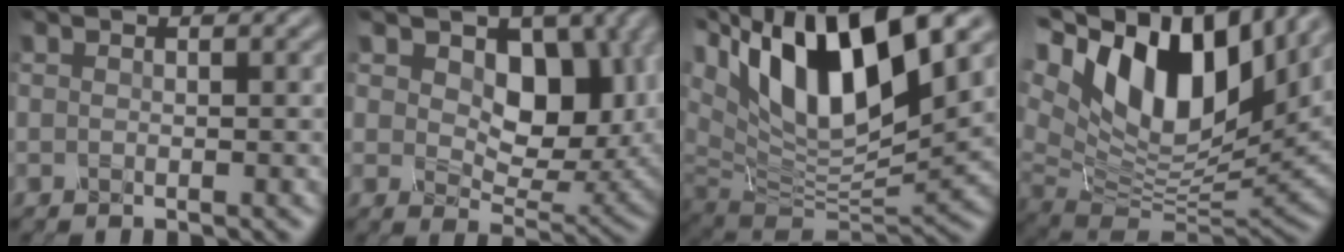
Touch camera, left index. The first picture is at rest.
{"total": 9.4, "force": [2.5, 5.9, 6.9], "torque": [-0.101, -0.015, 0.033]}
{"total": 15.2, "force": [6.2, 6.4, 12.3], "torque": [-0.235, 0.021, 0.103]}
{"total": 15.3, "force": [6.0, 7.9, 11.6], "torque": [-0.221, 0.026, 0.095]}